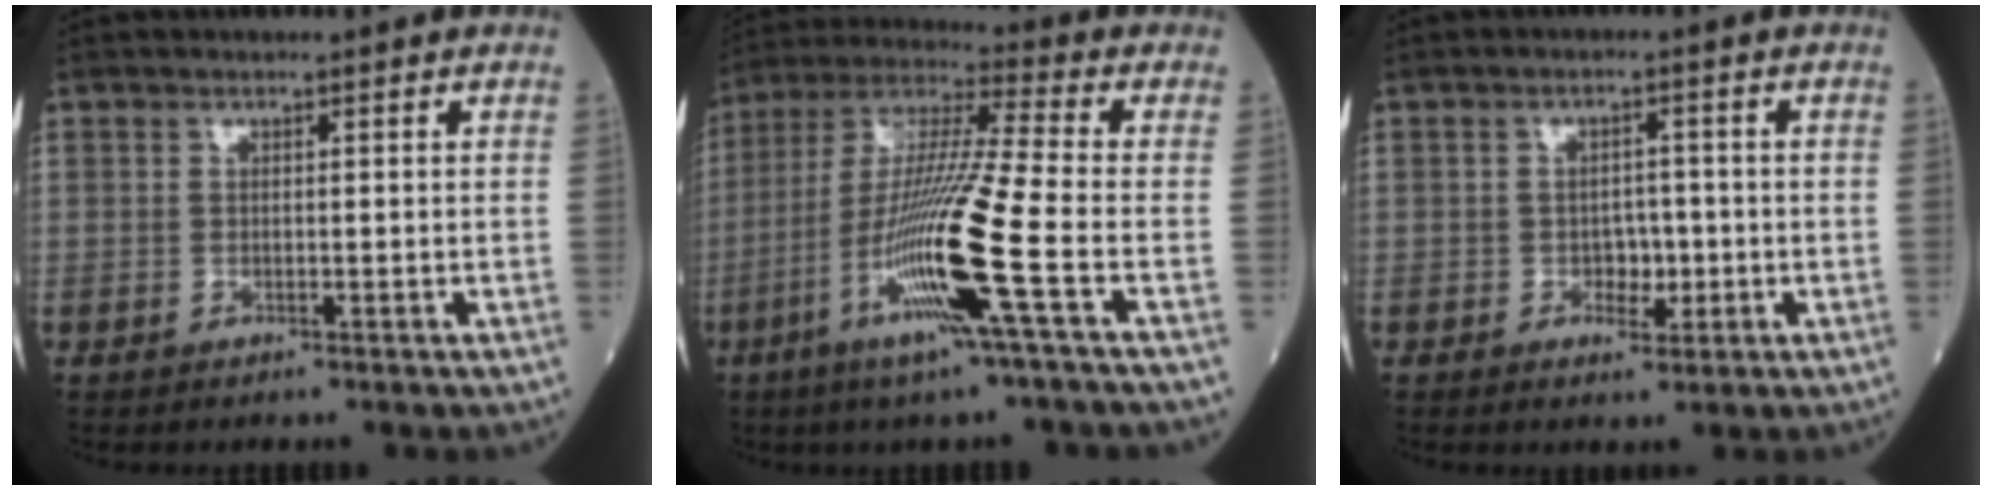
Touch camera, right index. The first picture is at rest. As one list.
[{"total": 15.7, "force": [-5.6, -1.4, 14.6], "torque": [-0.296, -0.017, -0.112]}, {"total": 3.1, "force": [-0.7, 2.0, 2.2], "torque": [-0.027, 0.005, -0.006]}]